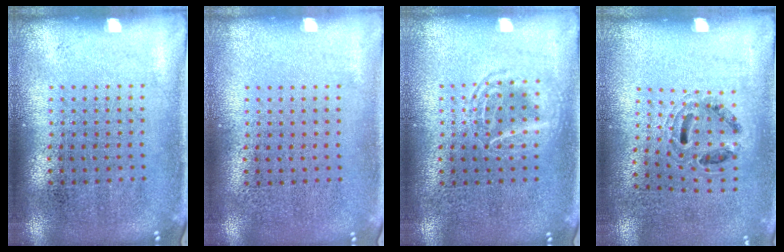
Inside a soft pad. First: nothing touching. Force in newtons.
{"total": 0.0}
{"total": 2.1, "press": 2.1, "slide": 0.3}
{"total": 0.8, "press": 0.8, "slide": 0.3}